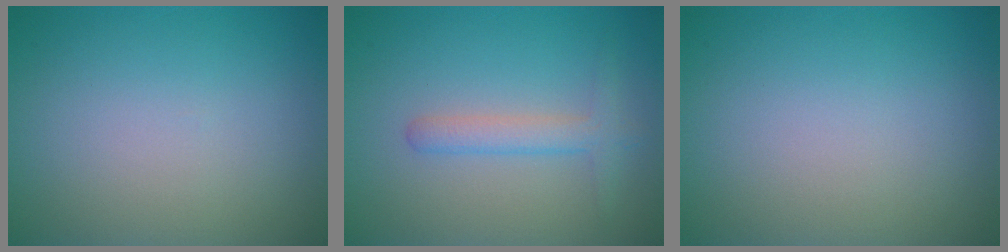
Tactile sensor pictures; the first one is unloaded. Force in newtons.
{"total": 2.2, "press": 2.2, "slide": 0.1}
{"total": 0.0}